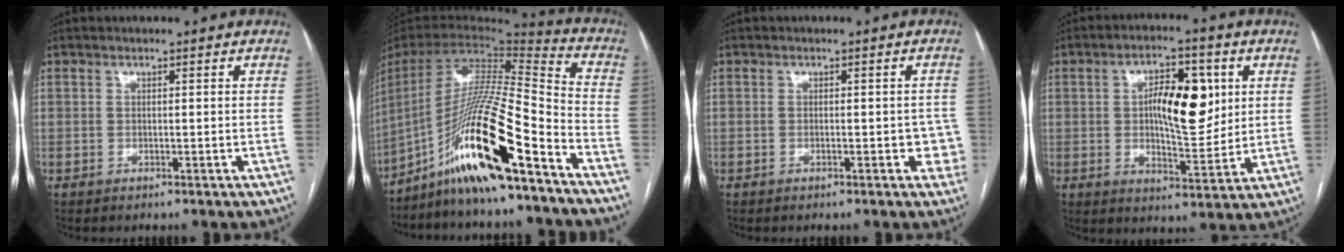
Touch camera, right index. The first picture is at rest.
{"total": 21.6, "force": [-13.7, 0.6, 16.6], "torque": [-0.329, -0.014, -0.253]}
{"total": 3.2, "force": [-0.9, 1.6, 2.6], "torque": [-0.017, 0.010, -0.008]}
{"total": 11.0, "force": [2.3, 4.2, 10.0], "torque": [-0.162, 0.014, 0.040]}